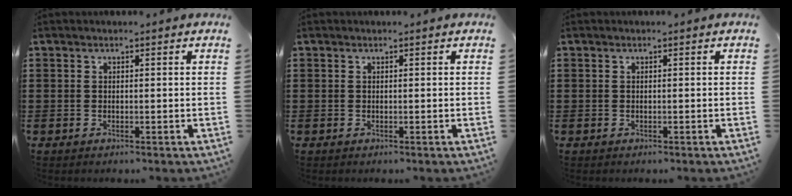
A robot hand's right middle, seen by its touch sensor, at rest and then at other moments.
{"total": 0.0}
{"total": 0.0}